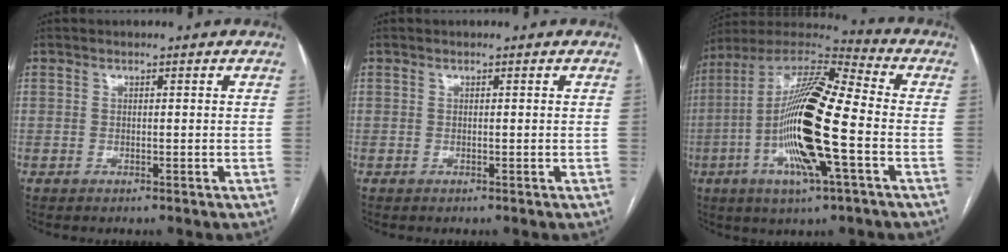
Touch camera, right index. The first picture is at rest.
{"total": 0.0}
{"total": 20.4, "force": [-4.1, 2.7, 19.8], "torque": [-0.397, -0.010, -0.079]}